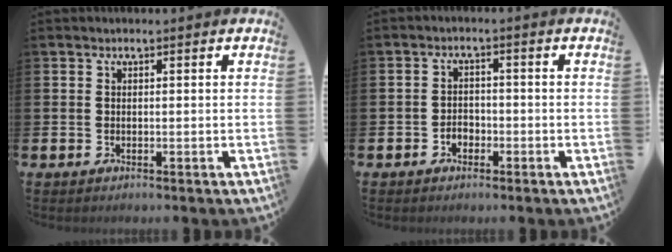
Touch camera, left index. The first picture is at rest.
{"total": 2.0, "force": [-1.1, 1.5, 0.7], "torque": [-0.015, 0.003, -0.025]}